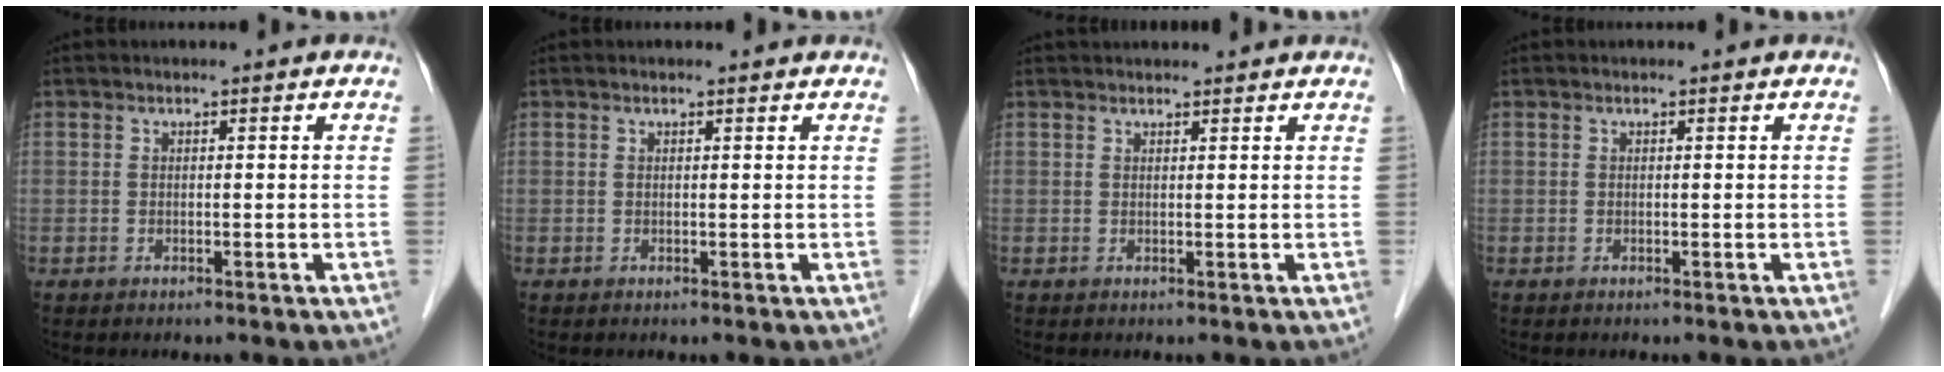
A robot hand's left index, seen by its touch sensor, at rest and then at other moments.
{"total": 1.0, "force": [0.9, 0.2, 0.4], "torque": [-0.012, 0.008, 0.009]}
{"total": 4.9, "force": [4.6, 0.6, 1.5], "torque": [-0.014, 0.031, 0.057]}
{"total": 0.0}